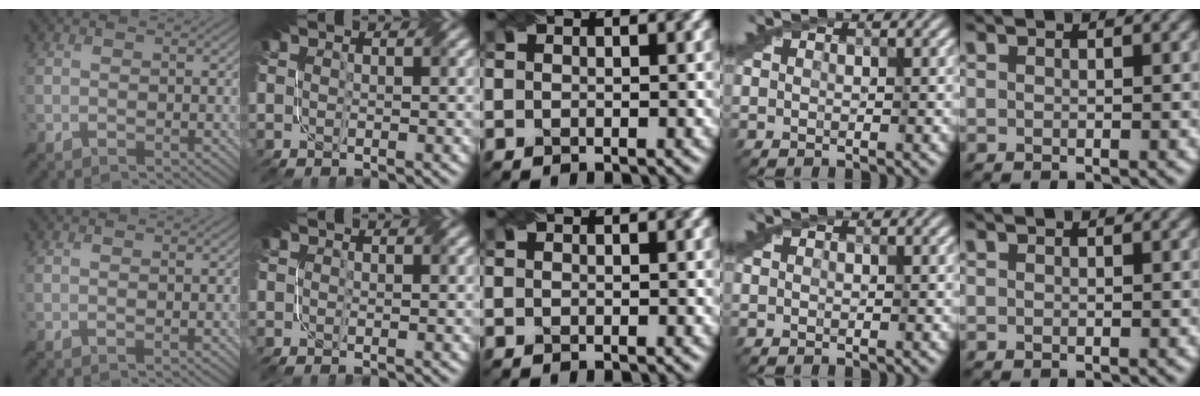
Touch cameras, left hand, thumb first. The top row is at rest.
{"thumb": {"total": 1.4, "force": [0.5, -1.2, -0.4], "torque": [0.022, 0.012, 0.003]}}